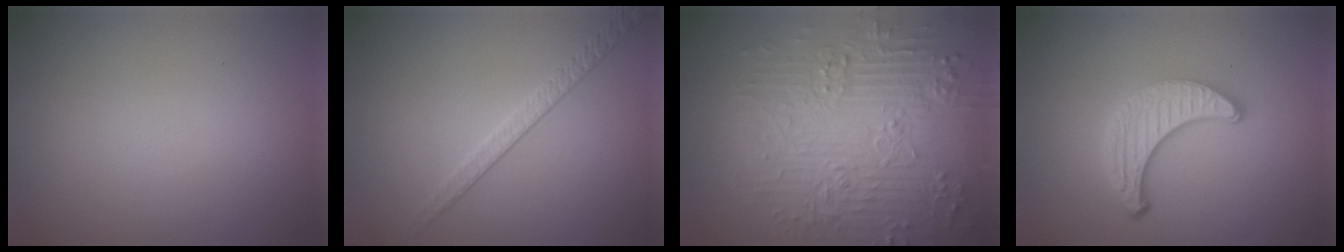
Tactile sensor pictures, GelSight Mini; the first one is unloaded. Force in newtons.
{"total": 2.1, "press": 1.6, "slide": 1.4}
{"total": 8.9, "press": 6.7, "slide": 5.8}
{"total": 3.7, "press": 3.2, "slide": 1.8}